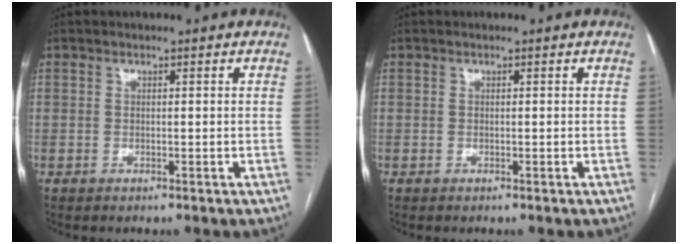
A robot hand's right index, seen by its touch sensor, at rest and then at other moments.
{"total": 0.0}